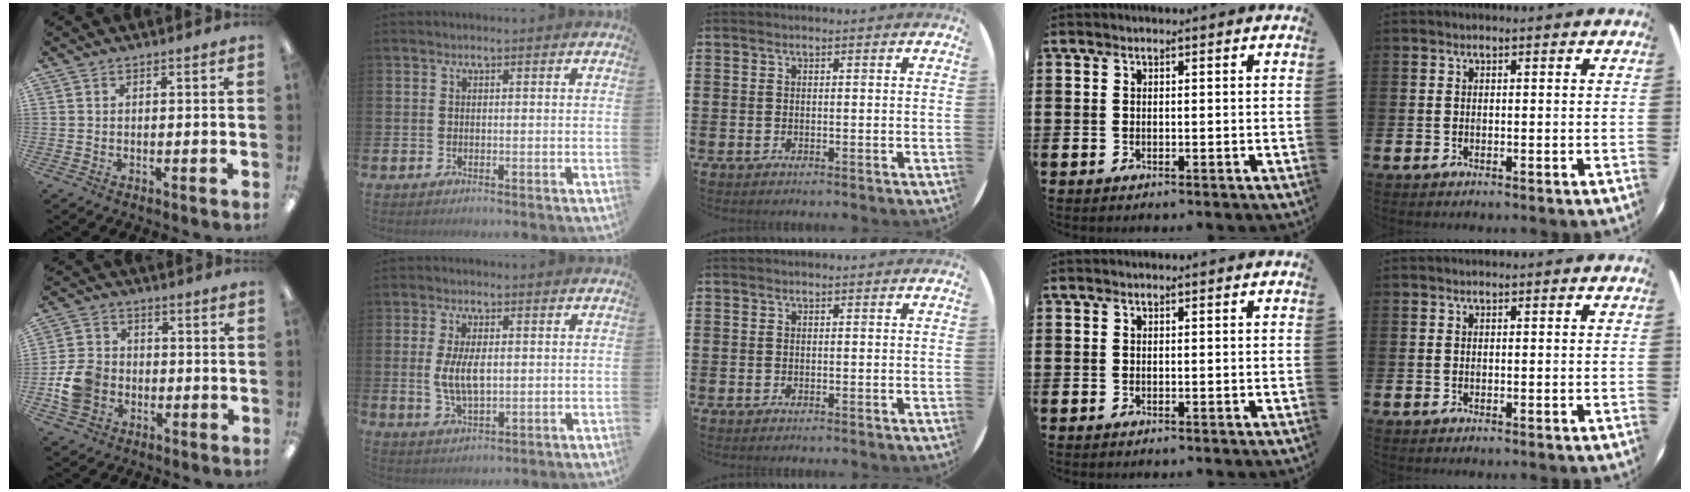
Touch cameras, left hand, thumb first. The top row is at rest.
{"thumb": {"total": 9.4, "force": [-2.2, 7.8, 4.7], "torque": [-0.104, 0.020, -0.040]}, "index": {"total": 5.3, "force": [0.7, 2.5, 4.7], "torque": [-0.089, -0.001, 0.005]}}